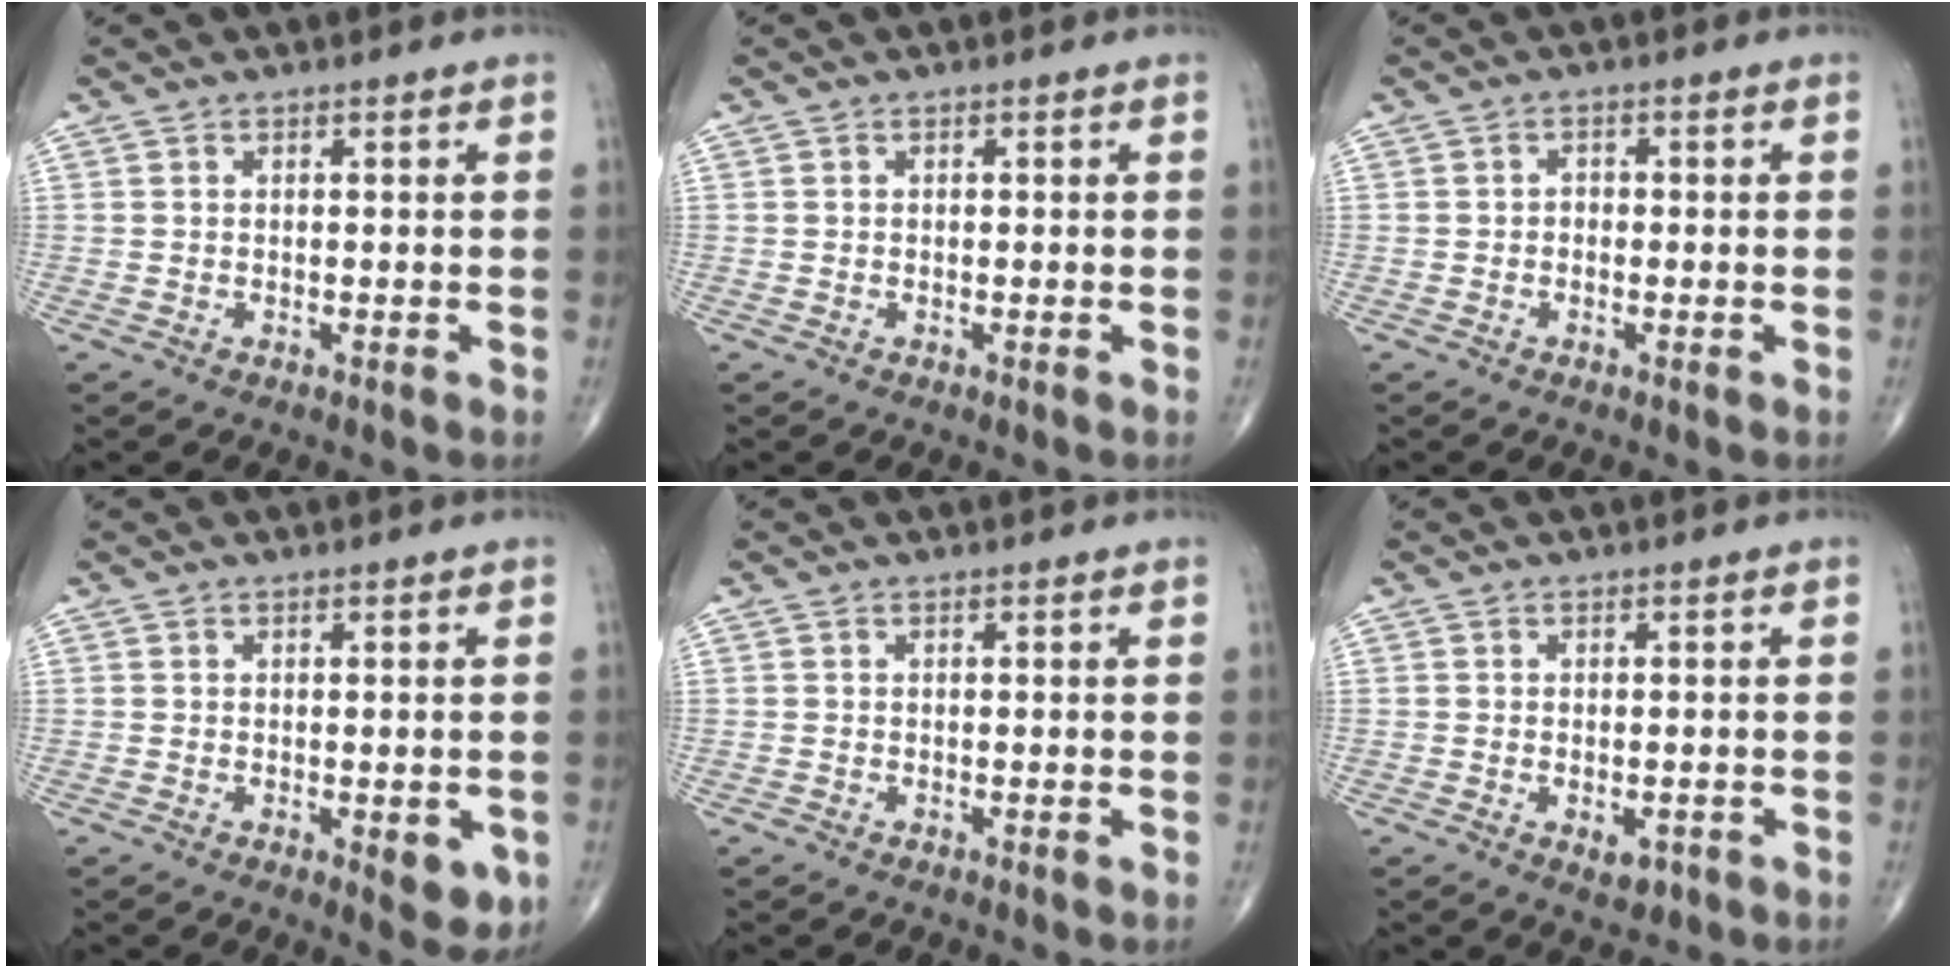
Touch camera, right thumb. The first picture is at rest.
{"total": 0.0}
{"total": 1.3, "force": [-0.4, 1.1, 0.6], "torque": [0.001, 0.006, -0.010]}
{"total": 5.1, "force": [-1.3, 2.2, 4.4], "torque": [-0.038, -0.009, -0.012]}
{"total": 0.0}
{"total": 2.6, "force": [-1.0, 1.4, 1.9], "torque": [-0.024, 0.000, -0.010]}